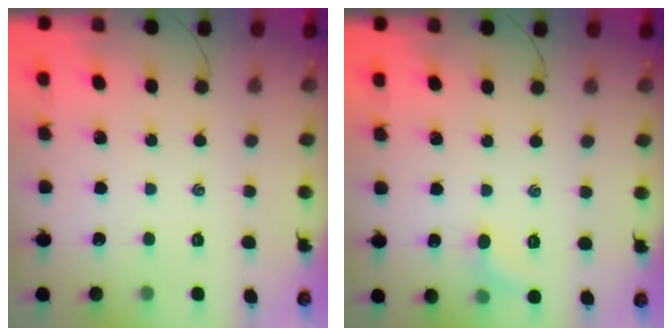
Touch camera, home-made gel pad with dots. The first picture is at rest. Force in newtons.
{"total": 5.6, "press": 5.3, "slide": 1.8}